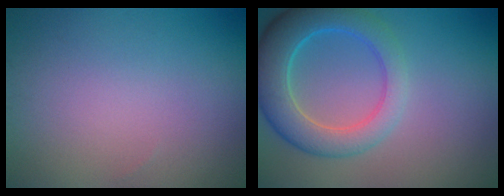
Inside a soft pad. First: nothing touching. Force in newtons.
{"total": 6.3, "press": 6.3, "slide": 0.3}